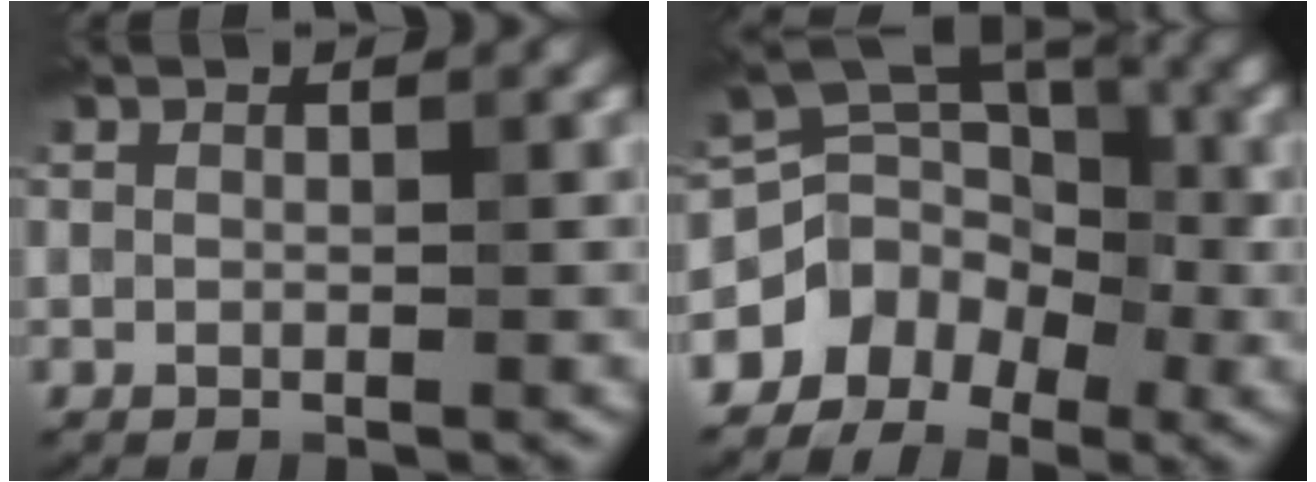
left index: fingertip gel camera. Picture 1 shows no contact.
{"total": 6.0, "force": [-3.0, 4.4, 2.8], "torque": [-0.032, 0.016, -0.063]}